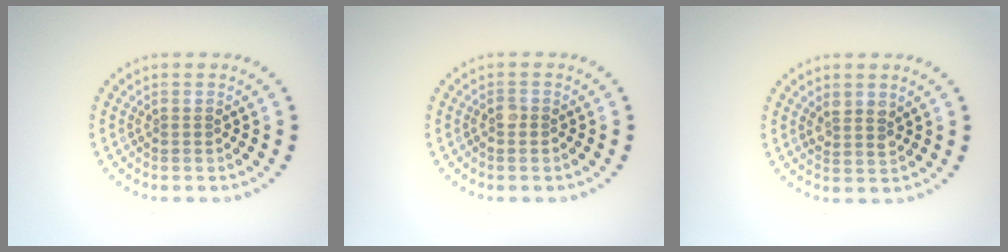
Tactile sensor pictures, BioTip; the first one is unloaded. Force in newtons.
{"total": 0.8, "press": 0.7, "slide": 0.3}
{"total": 1.7, "press": 1.5, "slide": 0.8}